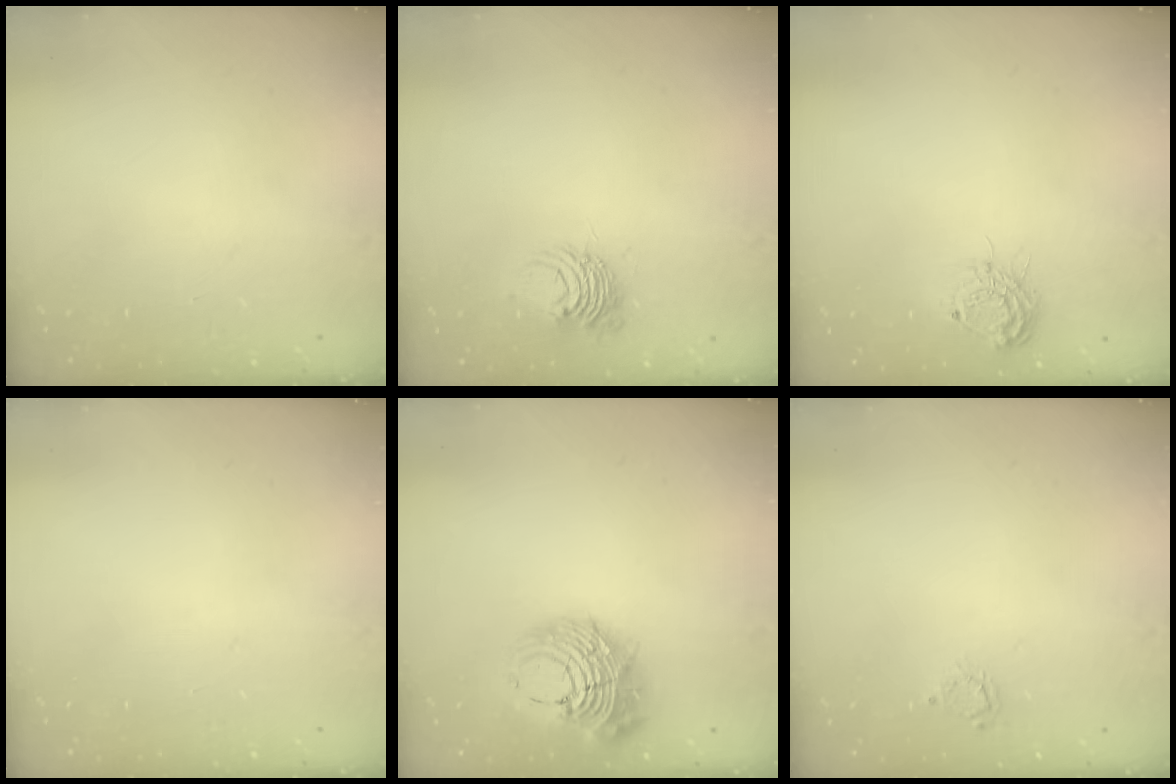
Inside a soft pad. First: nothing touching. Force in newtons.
{"total": 8.0, "press": 8.0, "slide": 1.0}
{"total": 9.6, "press": 9.6, "slide": 0.8}
{"total": 0.0}
{"total": 14.4, "press": 14.2, "slide": 2.1}
{"total": 2.8, "press": 2.8, "slide": 0.3}